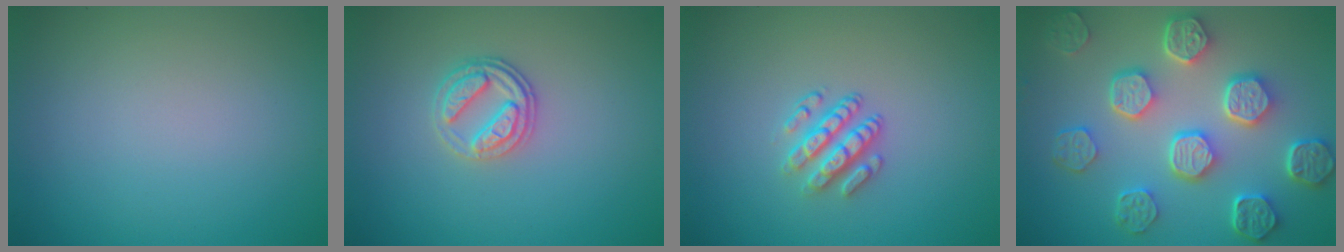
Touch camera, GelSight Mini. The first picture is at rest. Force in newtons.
{"total": 2.7, "press": 2.5, "slide": 0.9}
{"total": 2.9, "press": 2.4, "slide": 1.6}
{"total": 7.6, "press": 5.9, "slide": 4.8}